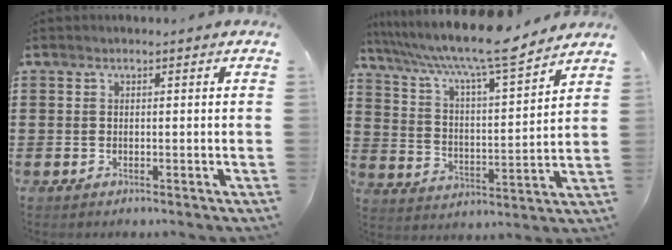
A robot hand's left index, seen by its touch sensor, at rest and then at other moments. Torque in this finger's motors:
{"motor_torque": [1.73, -0.40, 0.65, 0.21]}